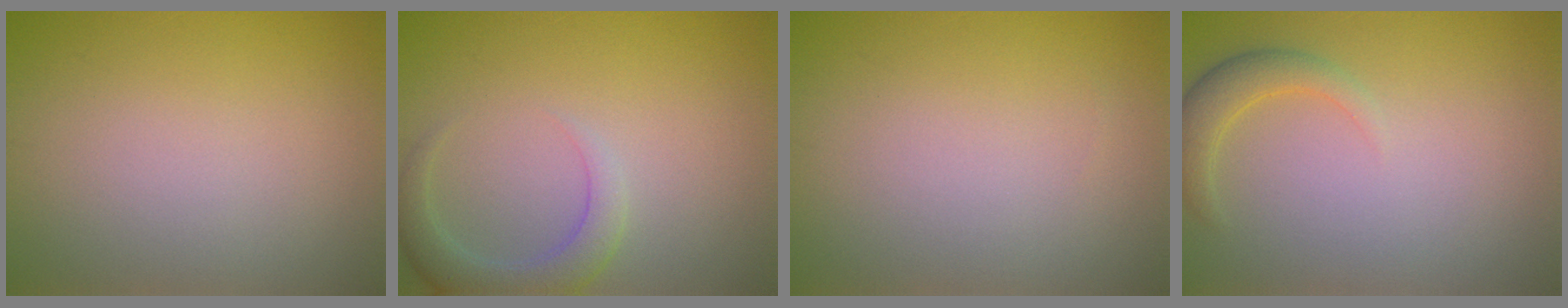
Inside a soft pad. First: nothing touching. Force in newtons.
{"total": 3.1, "press": 3.1, "slide": 0.4}
{"total": 0.0}
{"total": 2.4, "press": 2.4, "slide": 0.1}